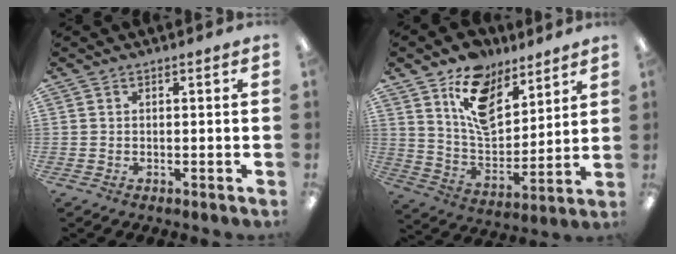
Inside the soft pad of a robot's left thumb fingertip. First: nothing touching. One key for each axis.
{"total": 14.4, "fx": 9.7, "fy": 8.1, "fz": 6.9, "tx": -0.118, "ty": -0.053, "tz": 0.183}